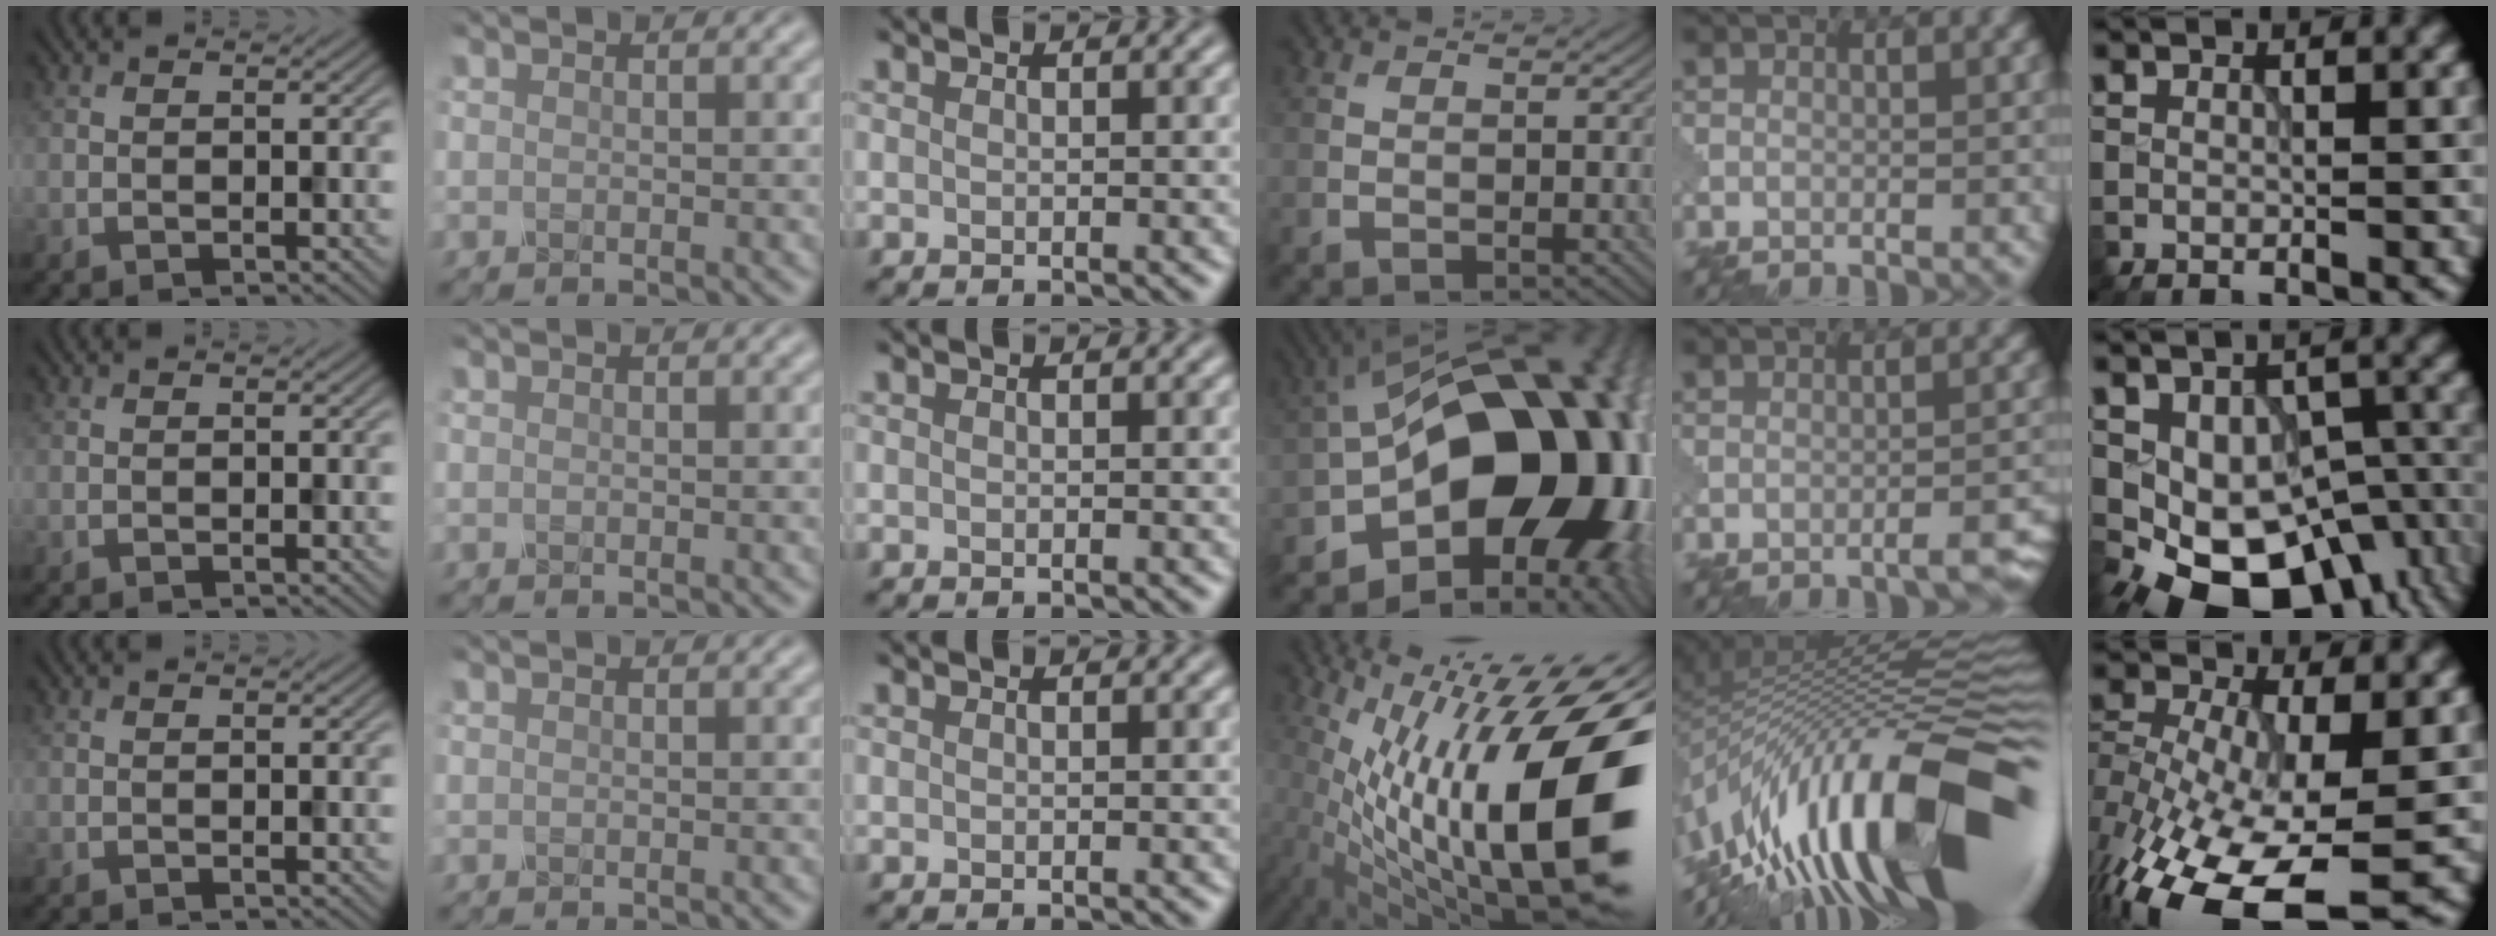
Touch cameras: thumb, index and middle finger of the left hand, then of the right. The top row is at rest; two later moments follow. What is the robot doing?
{"motion": "shake", "object": "plastic piggy bank"}